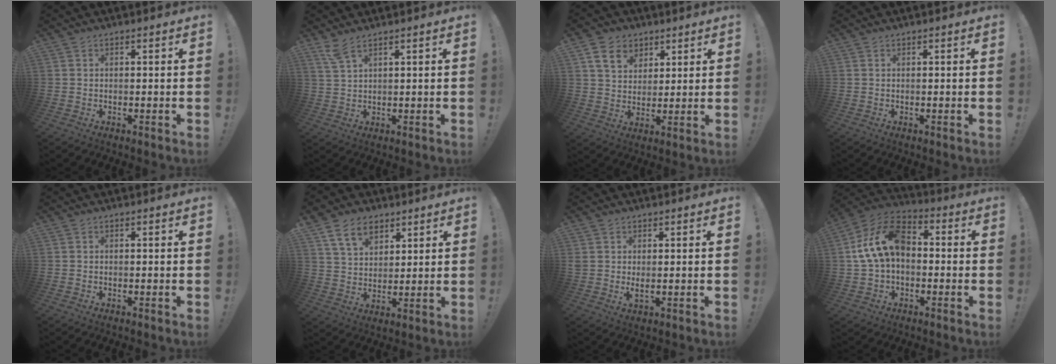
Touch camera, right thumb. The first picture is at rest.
{"total": 4.1, "force": [3.0, 0.6, 2.7], "torque": [-0.054, -0.012, 0.053]}
{"total": 10.1, "force": [5.4, 7.4, 4.1], "torque": [-0.064, -0.019, 0.106]}
{"total": 0.0}
{"total": 0.0}
{"total": 11.2, "force": [6.7, 7.3, 5.3], "torque": [-0.095, -0.023, 0.130]}
{"total": 2.5, "force": [1.0, 1.0, 2.1], "torque": [-0.028, -0.006, 0.017]}
{"total": 15.7, "force": [1.6, 10.6, 11.5], "torque": [-0.212, 0.021, 0.033]}